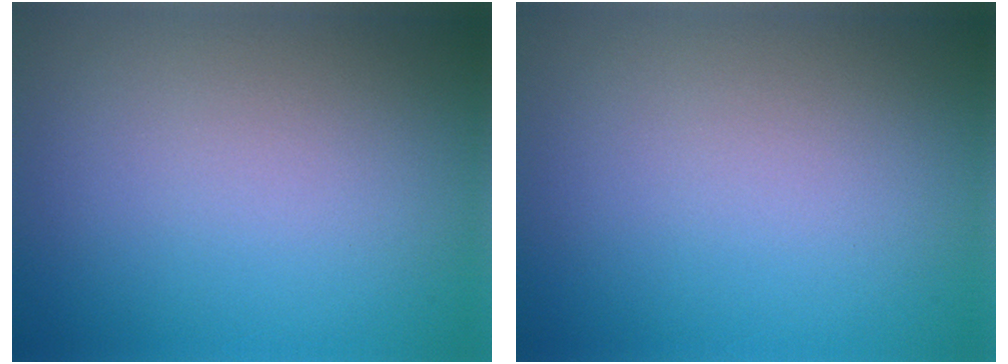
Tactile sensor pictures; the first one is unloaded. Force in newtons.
{"total": 0.0}